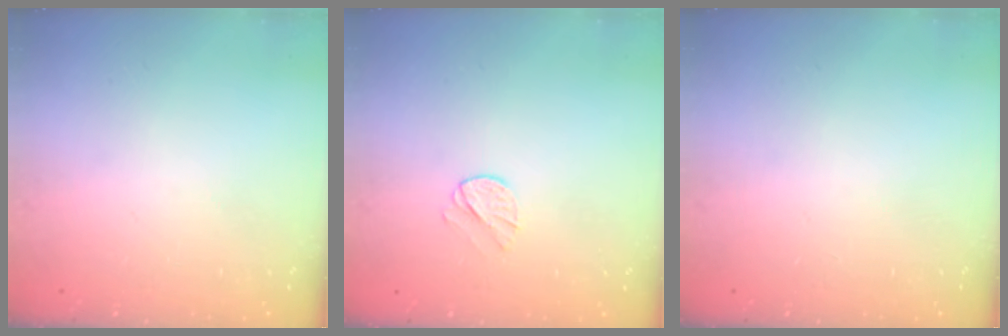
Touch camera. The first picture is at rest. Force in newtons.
{"total": 4.5, "press": 4.5, "slide": 0.6}
{"total": 0.0}